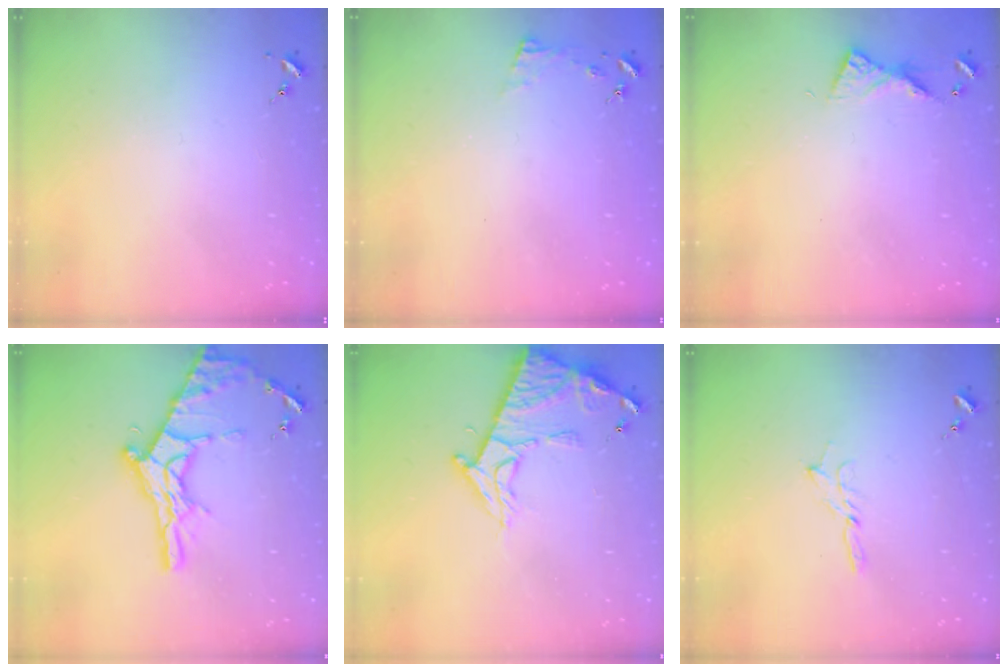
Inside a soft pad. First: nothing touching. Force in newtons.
{"total": 4.7, "press": 4.6, "slide": 0.6}
{"total": 5.5, "press": 5.5, "slide": 0.6}
{"total": 20.6, "press": 20.6, "slide": 1.6}
{"total": 13.3, "press": 13.3, "slide": 1.1}
{"total": 2.7, "press": 2.7, "slide": 0.3}